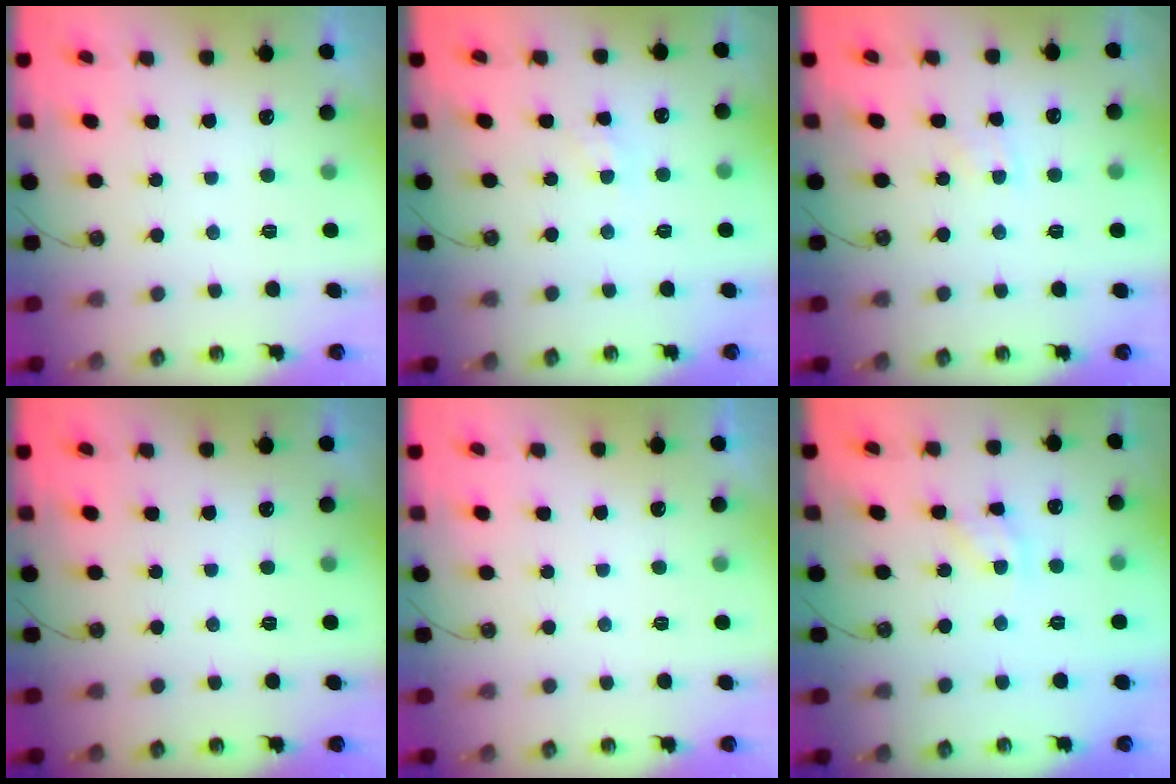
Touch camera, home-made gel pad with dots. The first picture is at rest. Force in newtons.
{"total": 5.9, "press": 5.9, "slide": 0.4}
{"total": 4.2, "press": 4.1, "slide": 0.5}
{"total": 0.0}
{"total": 0.0}
{"total": 7.1, "press": 7.1, "slide": 0.1}